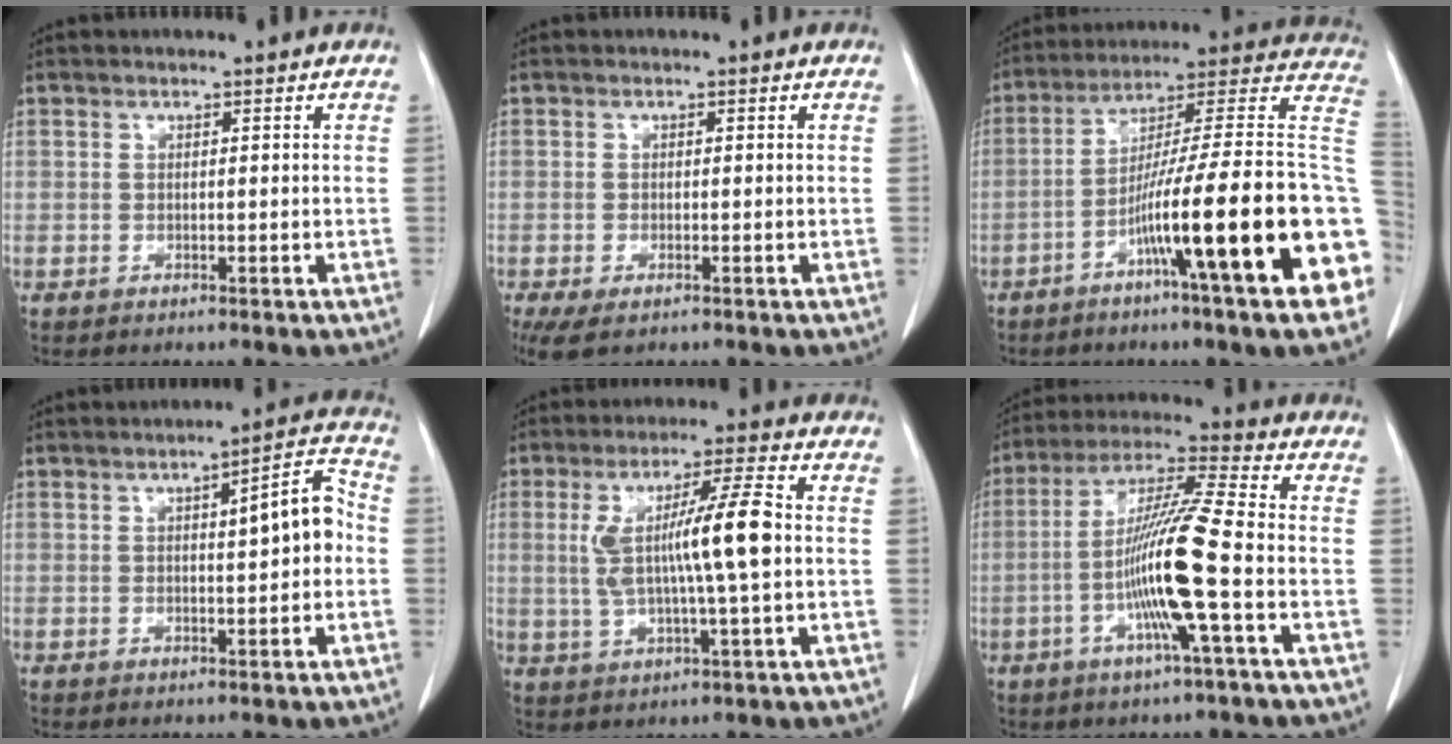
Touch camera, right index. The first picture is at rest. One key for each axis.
{"total": 4.7, "fx": -2.9, "fy": 2.0, "fz": 3.2, "tx": -0.061, "ty": -0.014, "tz": -0.046}
{"total": 26.0, "fx": -8.4, "fy": 0.4, "fz": 24.6, "tx": -0.271, "ty": 0.000, "tz": -0.142}
{"total": 6.8, "fx": 0.3, "fy": 1.4, "fz": 6.7, "tx": -0.091, "ty": 0.021, "tz": 0.002}
{"total": 10.8, "fx": 0.7, "fy": 0.2, "fz": 10.8, "tx": -0.205, "ty": 0.008, "tz": 0.013}
{"total": 13.3, "fx": -3.2, "fy": -0.7, "fz": 12.9, "tx": -0.248, "ty": -0.002, "tz": -0.069}